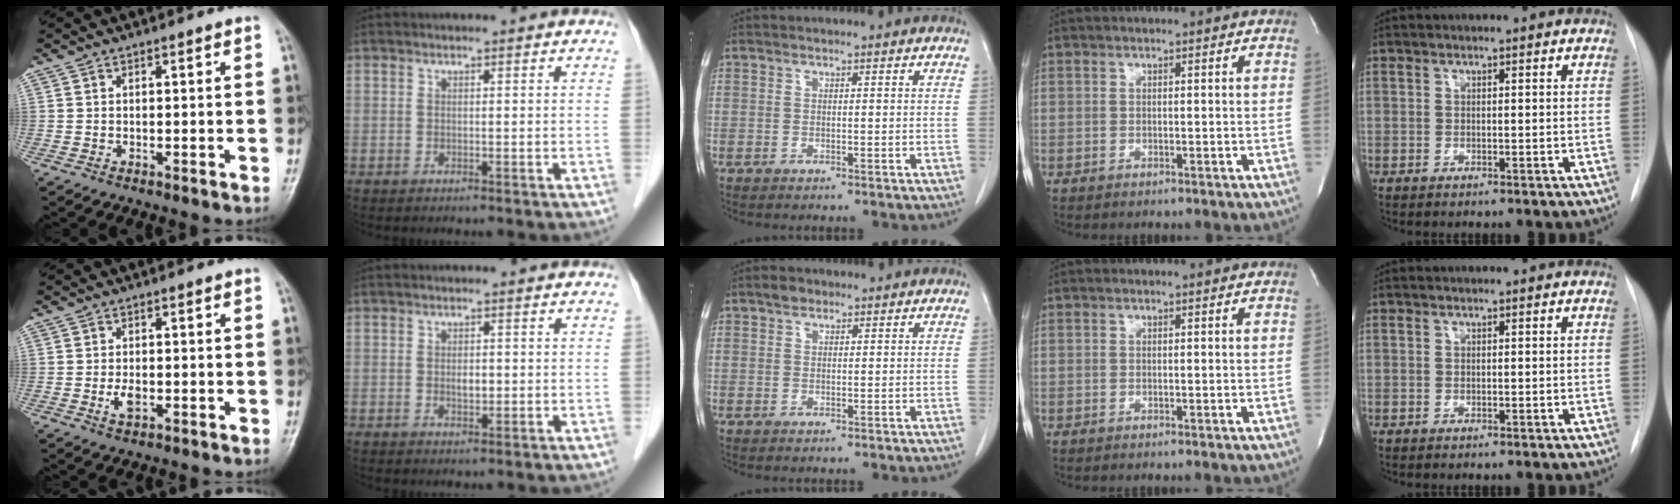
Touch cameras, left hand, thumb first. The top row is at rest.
{"thumb": {"total": 2.7, "force": [-0.9, 1.5, 2.1], "torque": [-0.039, -0.001, -0.016]}, "index": {"total": 1.8, "force": [-0.1, 1.0, 1.5], "torque": [-0.027, -0.001, 0.000]}, "middle": {"total": 1.7, "force": [1.2, 1.0, 0.6], "torque": [-0.015, 0.005, 0.018]}}